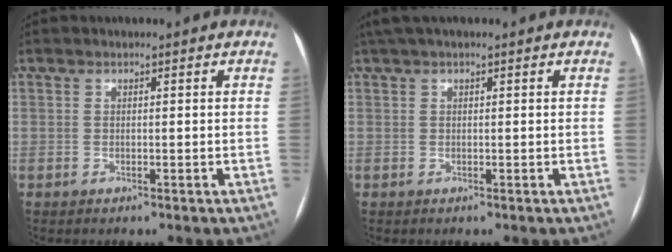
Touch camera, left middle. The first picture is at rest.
{"total": 3.5, "force": [2.6, 0.4, 2.3], "torque": [-0.042, 0.042, 0.048]}